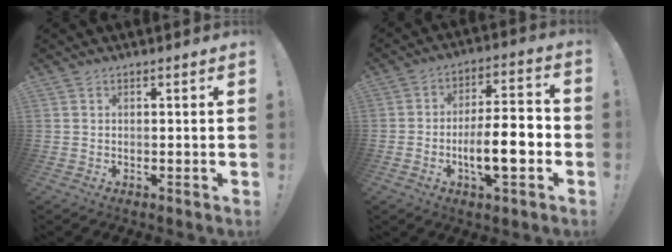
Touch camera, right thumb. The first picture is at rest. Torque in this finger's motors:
{"motor_torque": [1.48, 1.59, 1.11, -1.01, 0.27]}